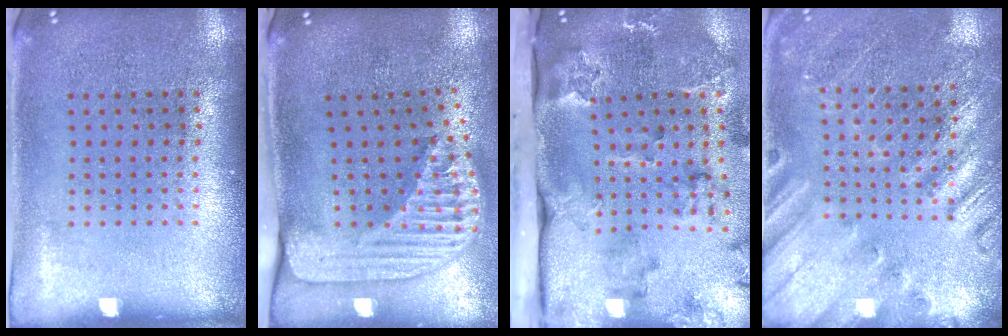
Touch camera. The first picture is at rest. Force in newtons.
{"total": 2.5, "press": 1.8, "slide": 1.7}
{"total": 3.4, "press": 2.6, "slide": 2.3}
{"total": 2.4, "press": 2.4, "slide": 0.5}